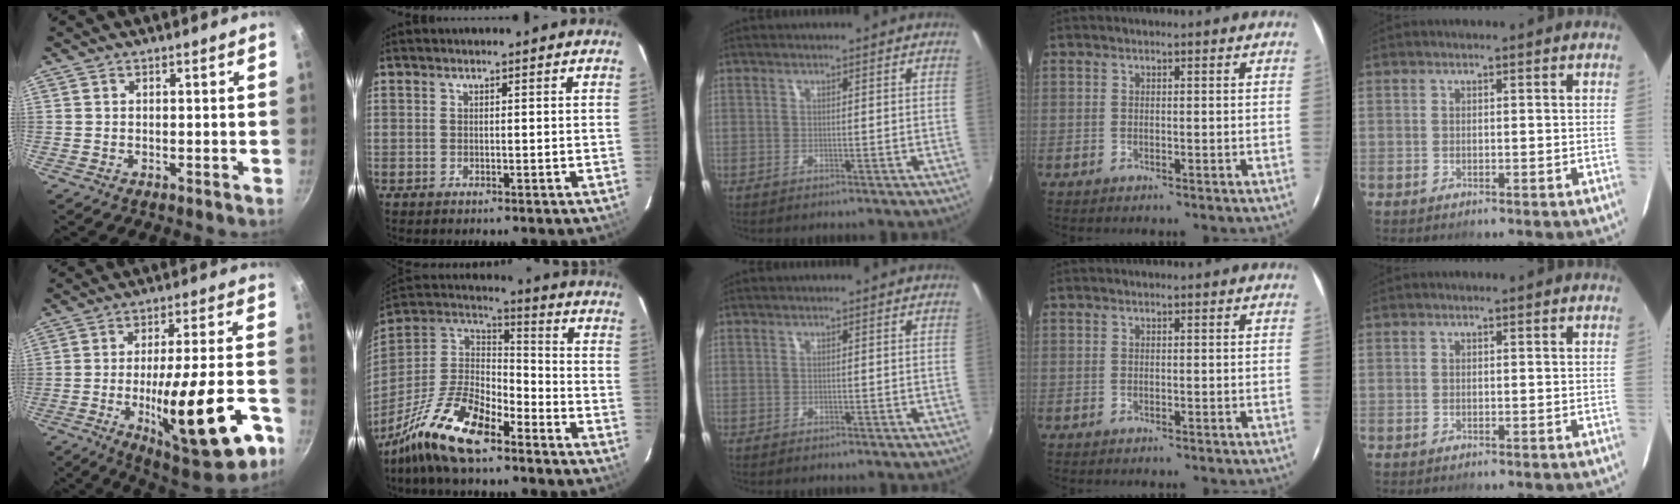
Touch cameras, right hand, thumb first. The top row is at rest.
{"thumb": {"total": 23.8, "force": [-9.4, 6.7, 20.8], "torque": [-0.278, 0.034, -0.127]}, "index": {"total": 18.4, "force": [-12.9, 6.6, 11.4], "torque": [-0.245, -0.003, -0.243]}}